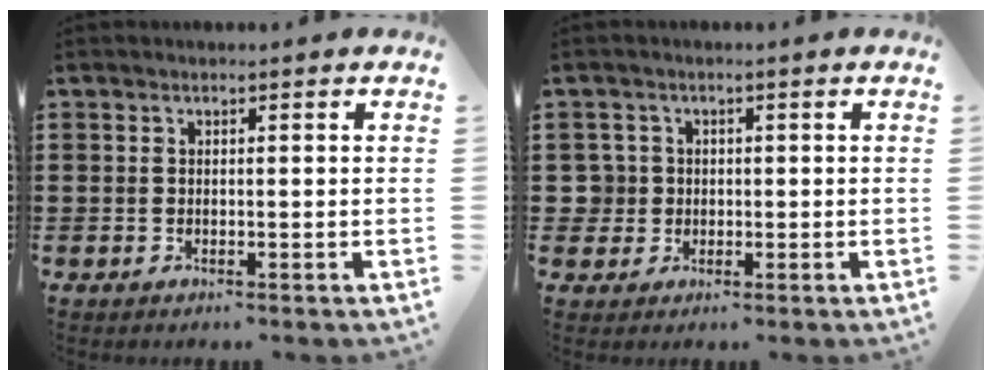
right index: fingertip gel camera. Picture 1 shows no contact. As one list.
[{"total": 2.8, "force": [-0.2, 2.8, 0.5], "torque": [-0.033, 0.003, -0.008]}]